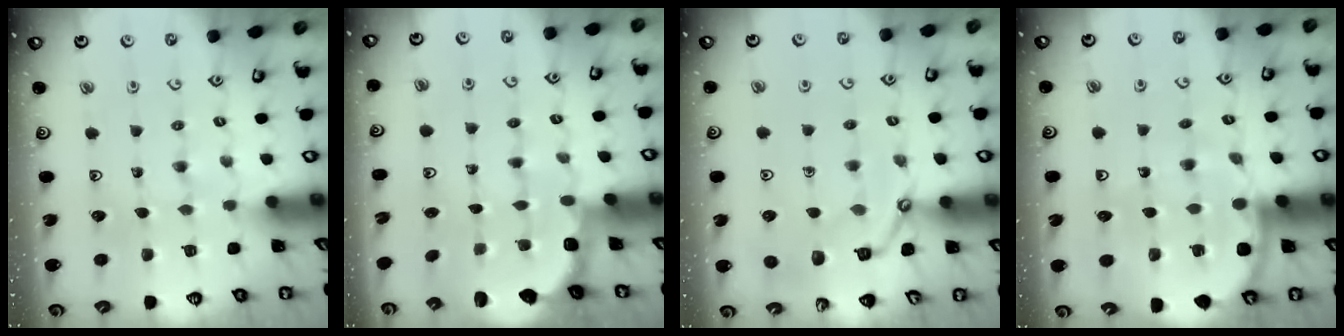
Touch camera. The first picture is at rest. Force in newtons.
{"total": 2.7, "press": 2.3, "slide": 1.5}
{"total": 6.9, "press": 6.9, "slide": 0.4}
{"total": 8.9, "press": 8.8, "slide": 1.1}